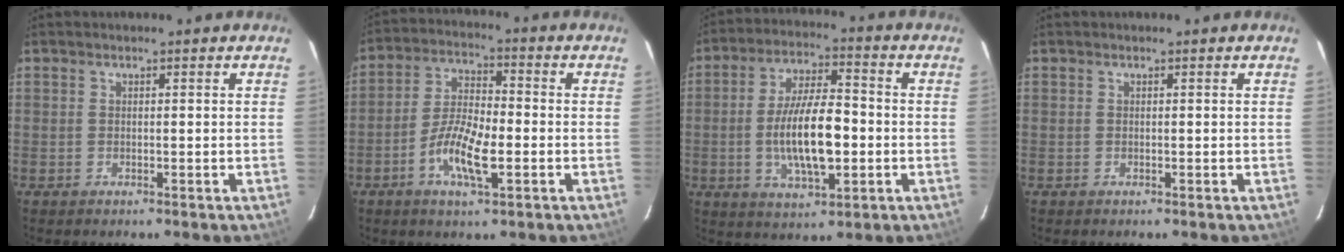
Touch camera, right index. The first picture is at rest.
{"total": 9.4, "force": [-3.4, 3.0, 8.2], "torque": [-0.167, 0.000, -0.066]}
{"total": 13.2, "force": [-2.2, 4.8, 12.1], "torque": [-0.232, -0.003, -0.034]}
{"total": 0.0}